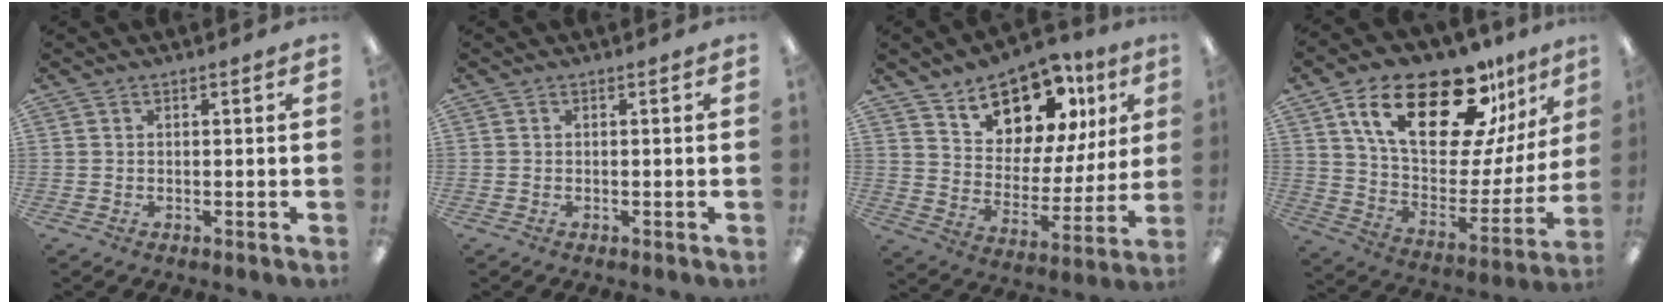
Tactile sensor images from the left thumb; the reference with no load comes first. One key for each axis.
{"total": 0.0}
{"total": 14.8, "fx": 11.3, "fy": 7.8, "fz": 5.6, "tx": -0.099, "ty": -0.079, "tz": 0.207}
{"total": 26.8, "fx": 16.9, "fy": 11.2, "fz": 17.4, "tx": -0.288, "ty": -0.096, "tz": 0.288}